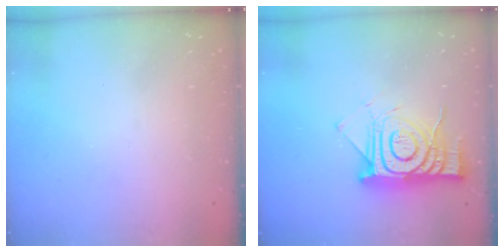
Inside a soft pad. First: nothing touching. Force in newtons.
{"total": 14.7, "press": 14.6, "slide": 1.2}